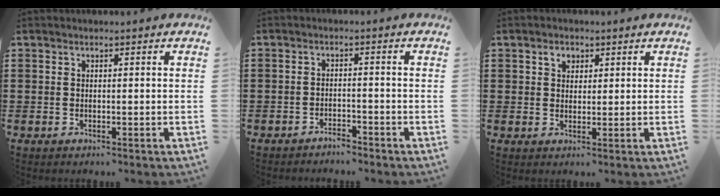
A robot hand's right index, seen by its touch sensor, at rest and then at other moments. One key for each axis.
{"total": 2.0, "fx": -2.0, "fy": 0.2, "fz": 0.0, "tx": -0.007, "ty": 0.002, "tz": -0.044}
{"total": 2.3, "fx": 1.2, "fy": 1.7, "fz": 1.1, "tx": -0.028, "ty": 0.008, "tz": 0.021}